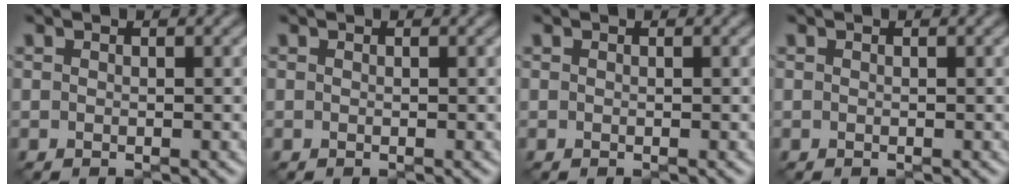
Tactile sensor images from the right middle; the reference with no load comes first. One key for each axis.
{"total": 0.0}
{"total": 0.0}
{"total": 0.0}